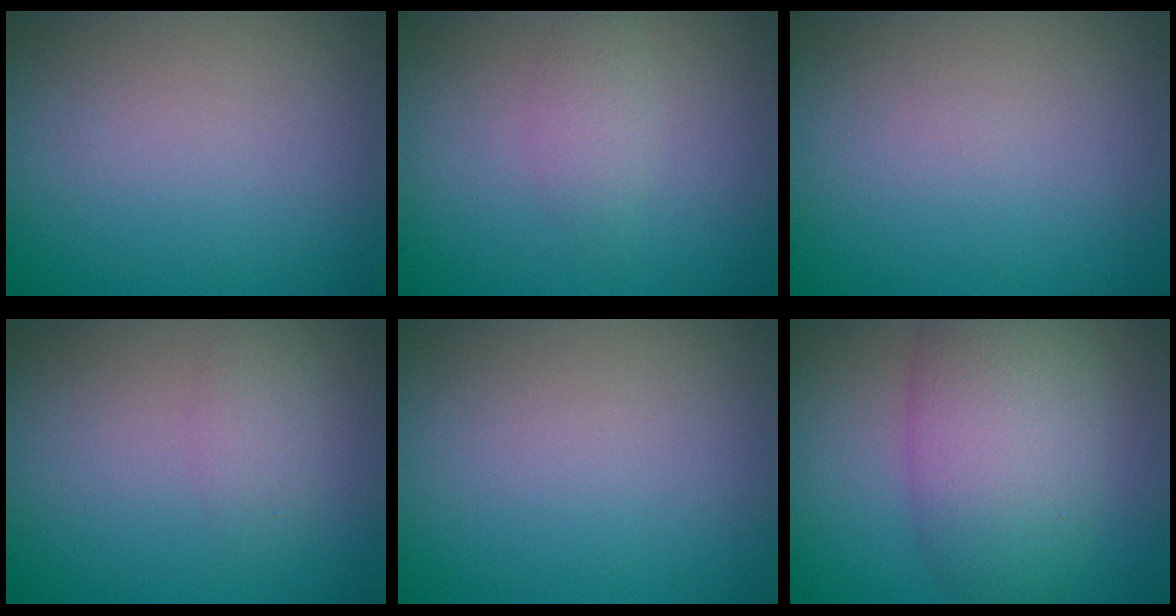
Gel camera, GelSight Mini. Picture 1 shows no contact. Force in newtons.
{"total": 1.6, "press": 1.6, "slide": 0.1}
{"total": 0.0}
{"total": 1.5, "press": 1.5, "slide": 0.1}
{"total": 0.0}
{"total": 7.5, "press": 7.4, "slide": 0.2}